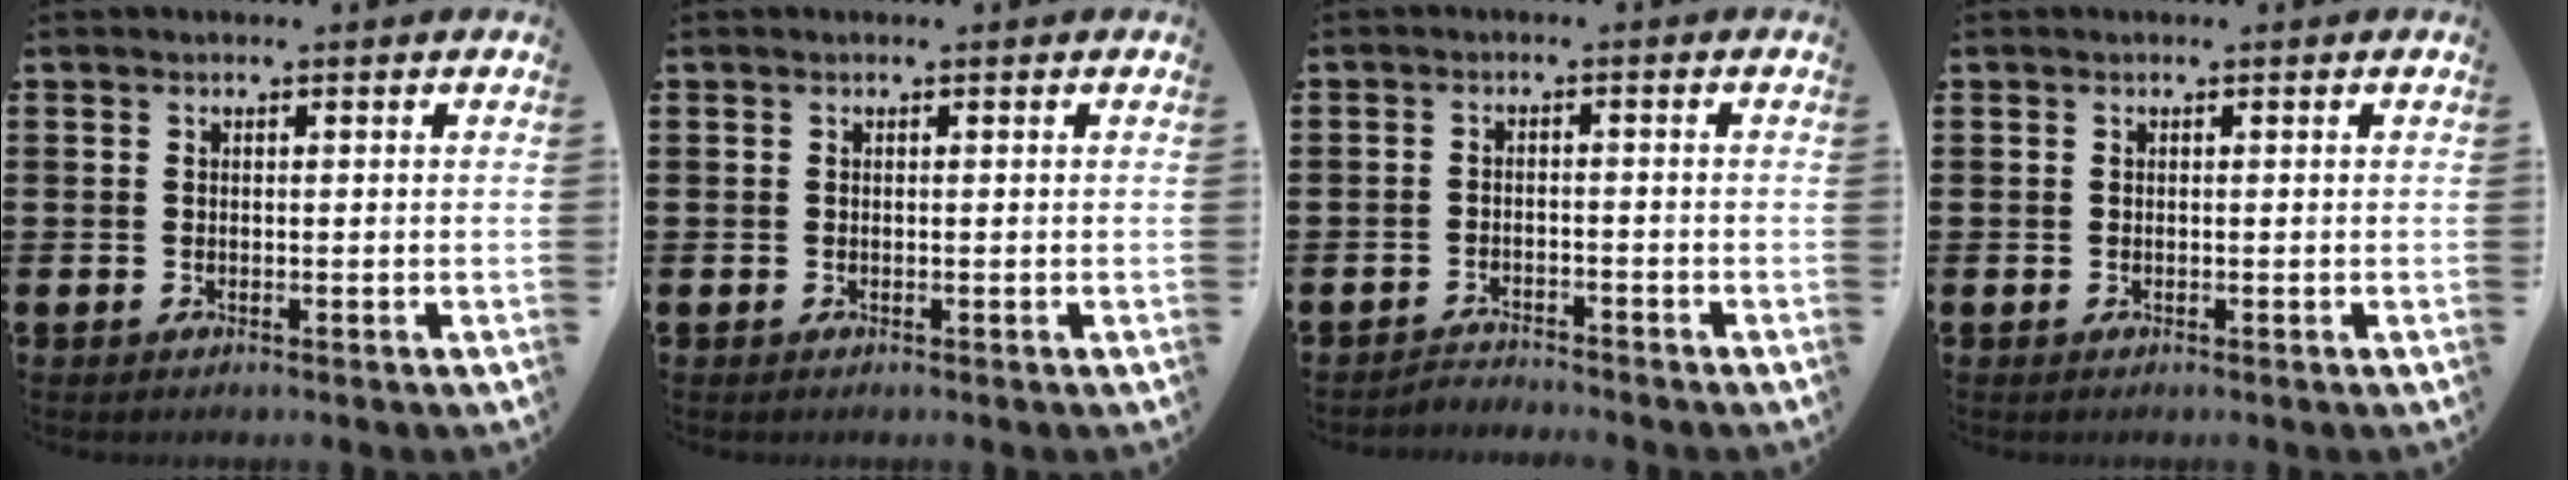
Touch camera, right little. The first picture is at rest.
{"total": 0.0}
{"total": 2.0, "force": [-2.0, 0.0, -0.3], "torque": [-0.001, 0.003, -0.044]}
{"total": 0.0}